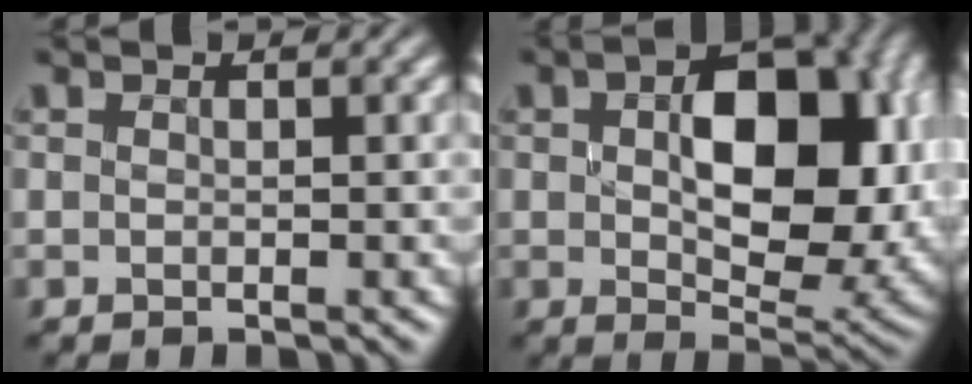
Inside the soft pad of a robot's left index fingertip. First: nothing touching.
{"total": 11.2, "force": [0.8, 6.2, 9.3], "torque": [-0.138, -0.005, 0.028]}